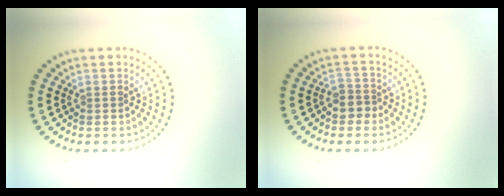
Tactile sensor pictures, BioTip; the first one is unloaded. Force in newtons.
{"total": 2.0, "press": 1.7, "slide": 1.0}